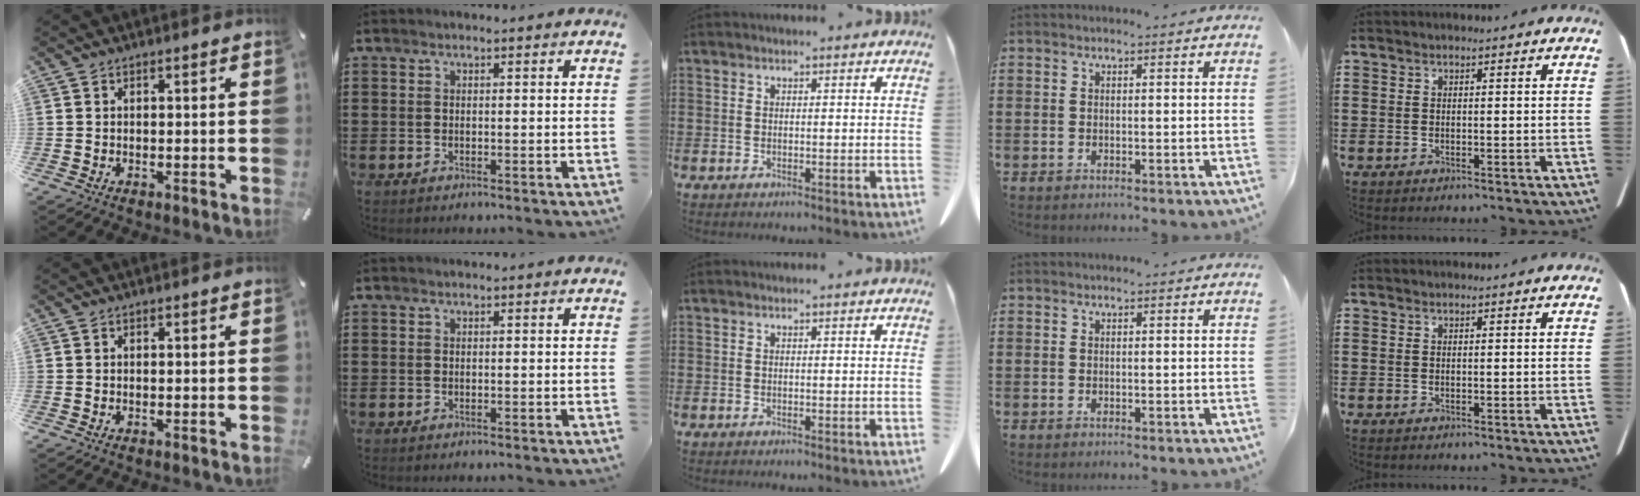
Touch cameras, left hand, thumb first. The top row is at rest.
{}